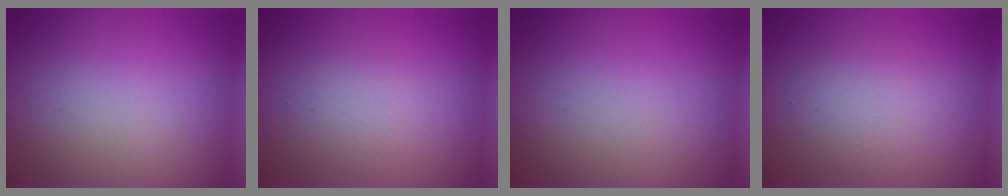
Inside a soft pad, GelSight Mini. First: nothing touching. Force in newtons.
{"total": 2.5, "press": 2.5, "slide": 0.1}
{"total": 0.0}
{"total": 3.3, "press": 3.3, "slide": 0.2}